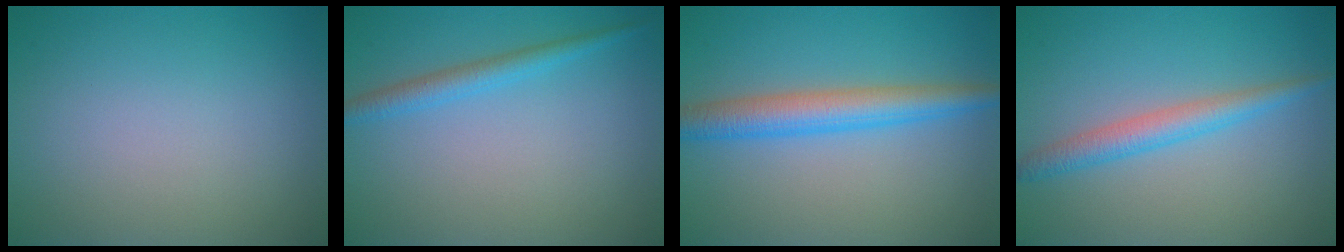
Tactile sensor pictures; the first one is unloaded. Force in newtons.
{"total": 2.1, "press": 2.1, "slide": 0.1}
{"total": 4.5, "press": 4.5, "slide": 0.0}
{"total": 2.9, "press": 2.9, "slide": 0.1}